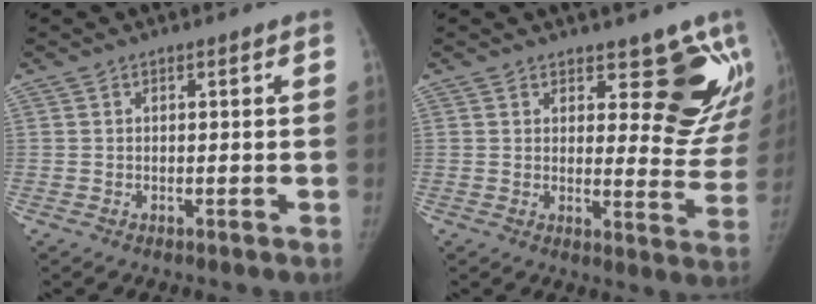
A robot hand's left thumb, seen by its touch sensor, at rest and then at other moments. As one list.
[{"total": 11.3, "force": [7.4, 5.2, 6.8], "torque": [-0.023, -0.055, 0.094]}]